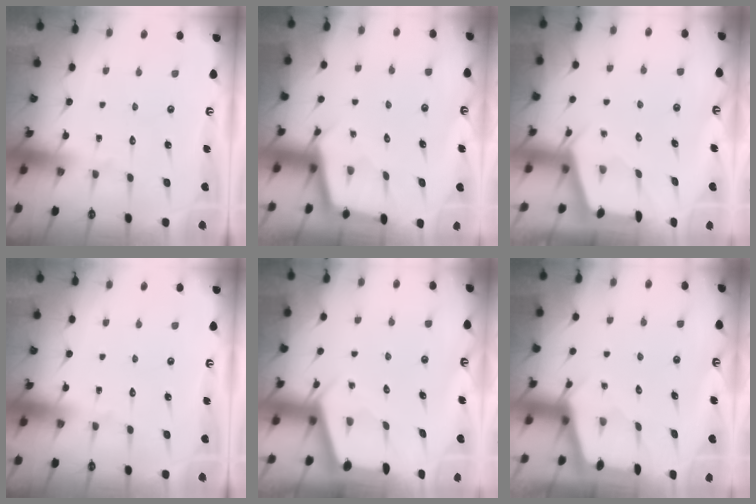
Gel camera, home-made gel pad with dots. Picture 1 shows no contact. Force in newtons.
{"total": 2.5, "press": 2.5, "slide": 0.2}
{"total": 2.0, "press": 2.0, "slide": 0.3}
{"total": 0.0}
{"total": 2.5, "press": 2.5, "slide": 0.3}
{"total": 2.2, "press": 2.2, "slide": 0.3}